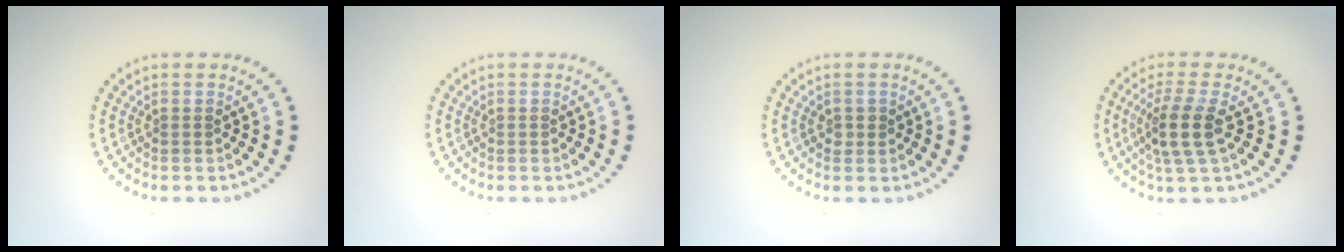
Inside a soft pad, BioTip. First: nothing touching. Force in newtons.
{"total": 0.0}
{"total": 0.9, "press": 0.9, "slide": 0.2}
{"total": 3.7, "press": 3.0, "slide": 2.2}